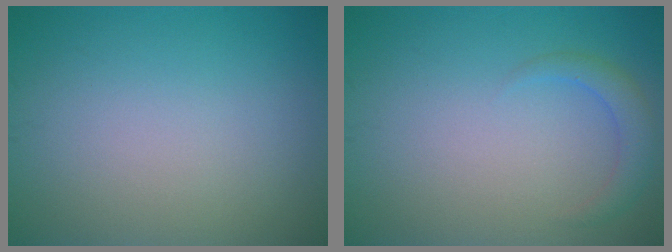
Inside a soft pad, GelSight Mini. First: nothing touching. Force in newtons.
{"total": 1.9, "press": 1.9, "slide": 0.1}